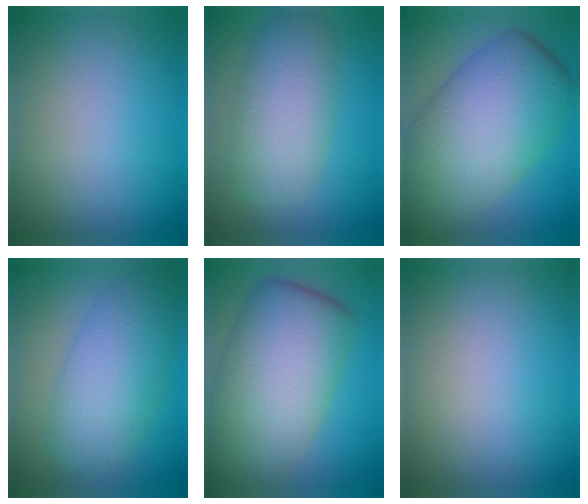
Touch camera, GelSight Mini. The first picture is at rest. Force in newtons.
{"total": 6.4, "press": 6.4, "slide": 0.2}
{"total": 13.3, "press": 13.3, "slide": 0.7}
{"total": 7.0, "press": 7.0, "slide": 0.1}
{"total": 12.2, "press": 12.1, "slide": 0.7}
{"total": 0.0}